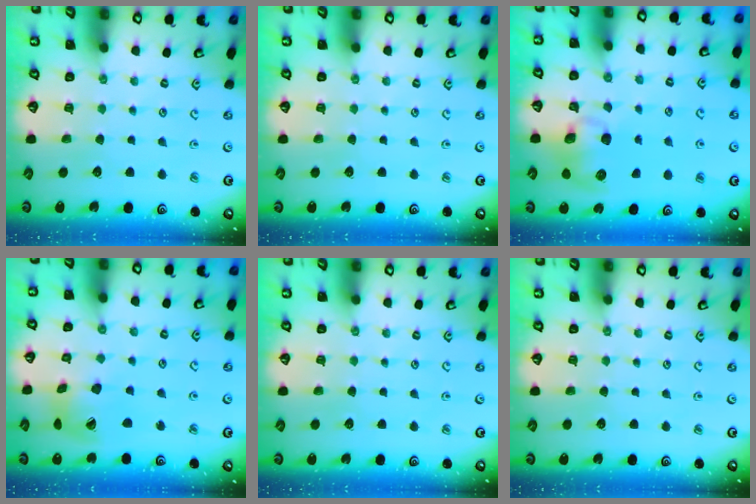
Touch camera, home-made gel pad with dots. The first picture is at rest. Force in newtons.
{"total": 0.0}
{"total": 8.2, "press": 8.1, "slide": 1.3}
{"total": 14.4, "press": 14.3, "slide": 1.7}
{"total": 0.0}
{"total": 0.0}